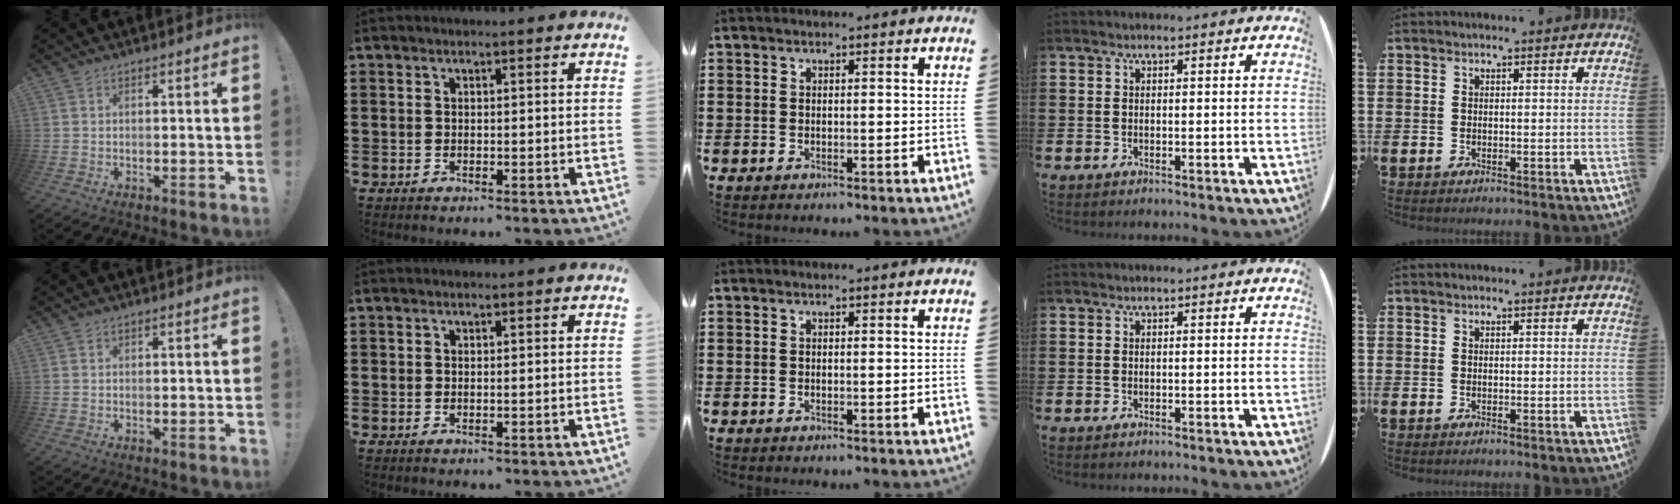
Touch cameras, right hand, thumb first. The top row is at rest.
{"thumb": {"total": 0.5, "force": [0.2, 0.4, -0.2], "torque": [-0.001, 0.002, 0.005]}}